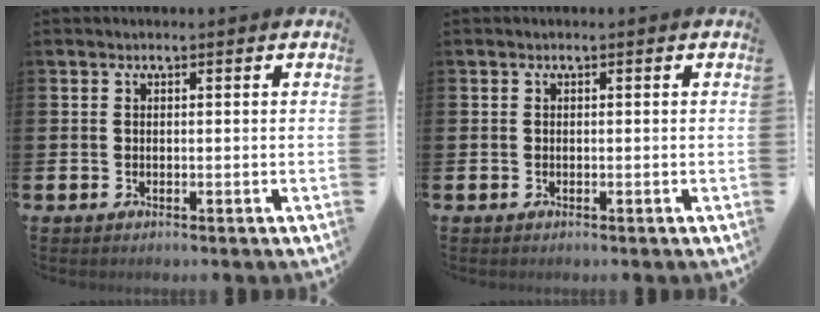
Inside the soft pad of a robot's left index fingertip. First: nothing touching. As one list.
[{"total": 0.0}]